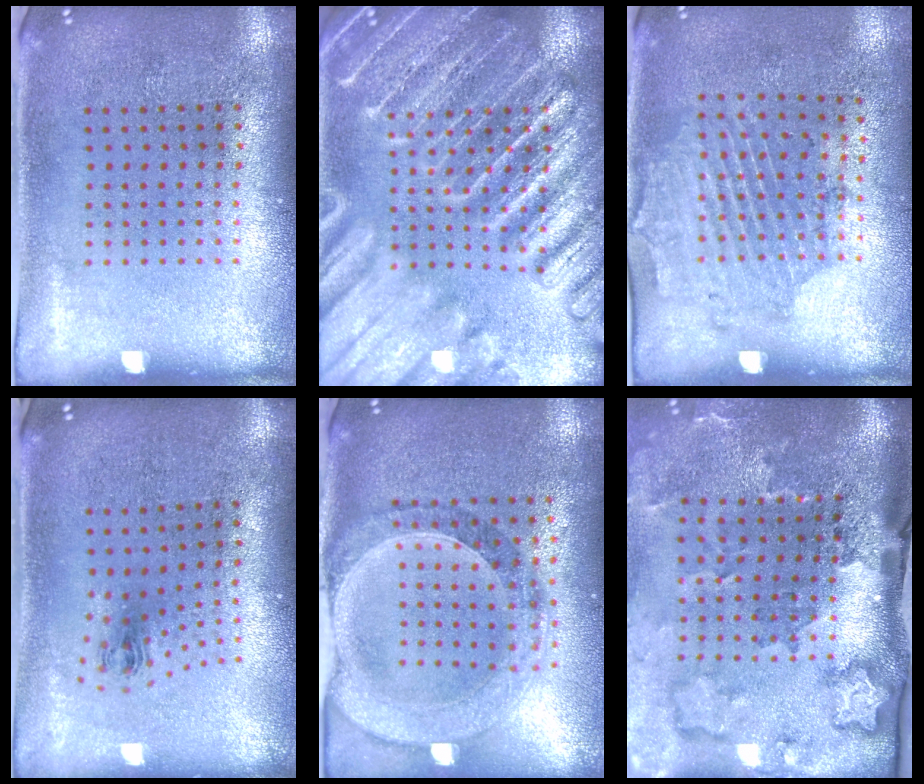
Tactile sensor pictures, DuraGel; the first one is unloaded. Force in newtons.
{"total": 6.2, "press": 6.2, "slide": 0.7}
{"total": 1.7, "press": 1.2, "slide": 1.2}
{"total": 1.0, "press": 0.5, "slide": 0.9}
{"total": 1.4, "press": 1.4, "slide": 0.3}
{"total": 3.4, "press": 2.2, "slide": 2.7}